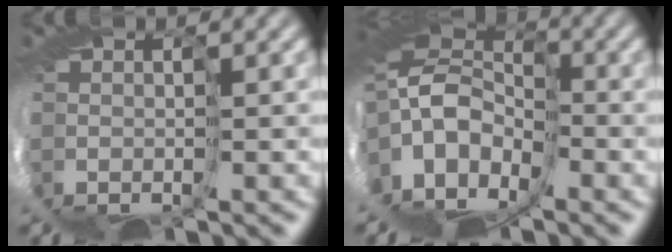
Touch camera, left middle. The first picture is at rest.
{"total": 7.4, "force": [1.8, 4.4, 5.7], "torque": [-0.119, 0.009, 0.029]}